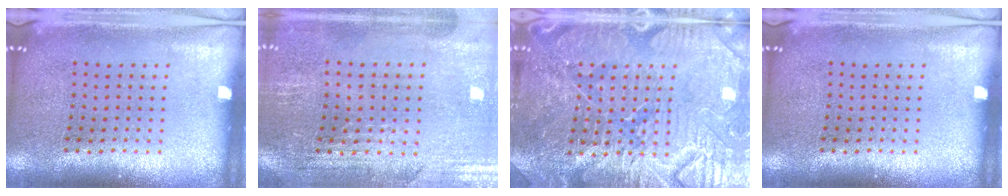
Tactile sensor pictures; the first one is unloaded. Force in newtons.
{"total": 0.8, "press": 0.7, "slide": 0.5}
{"total": 4.7, "press": 4.6, "slide": 1.0}
{"total": 0.0}